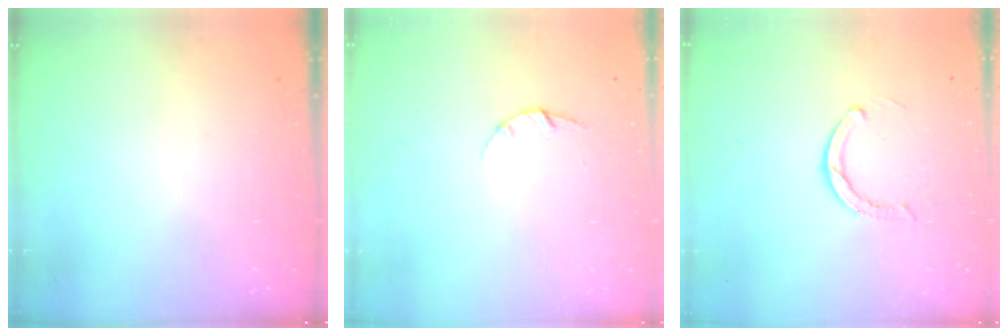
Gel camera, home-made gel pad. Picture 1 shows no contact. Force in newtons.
{"total": 2.8, "press": 2.8, "slide": 0.4}
{"total": 2.9, "press": 2.9, "slide": 0.4}